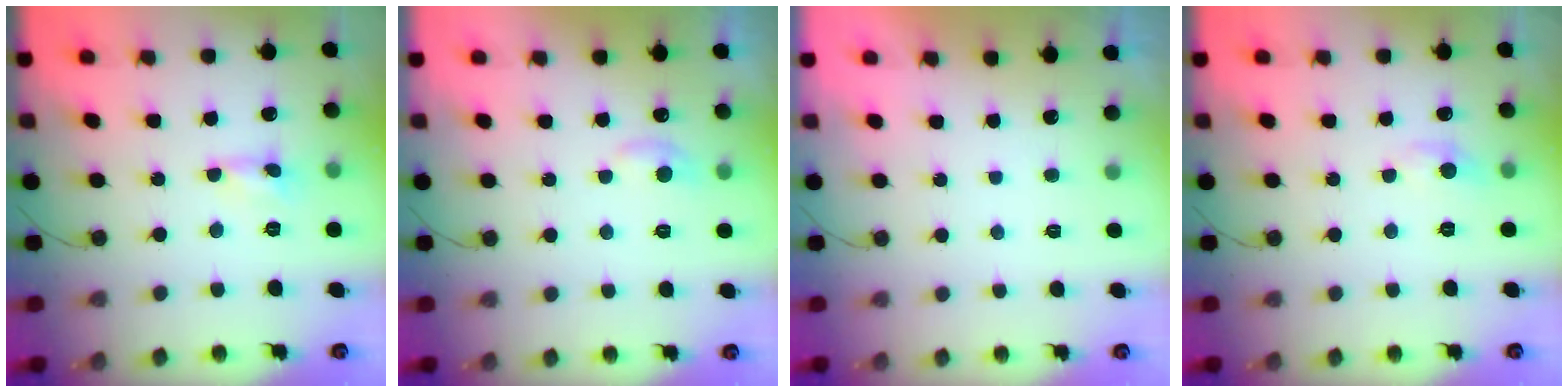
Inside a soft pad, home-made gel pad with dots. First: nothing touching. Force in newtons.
{"total": 5.3, "press": 5.2, "slide": 0.7}
{"total": 0.0}
{"total": 2.8, "press": 2.8, "slide": 0.4}